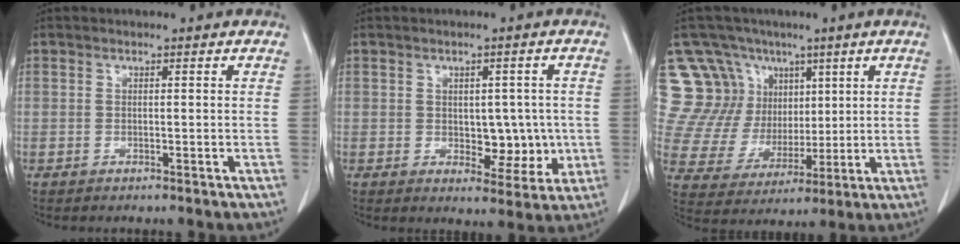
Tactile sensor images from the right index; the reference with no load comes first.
{"total": 6.0, "force": [-0.1, 3.6, 4.8], "torque": [-0.048, 0.004, 0.012]}
{"total": 14.7, "force": [7.3, 12.4, 3.0], "torque": [-0.072, 0.063, 0.157]}